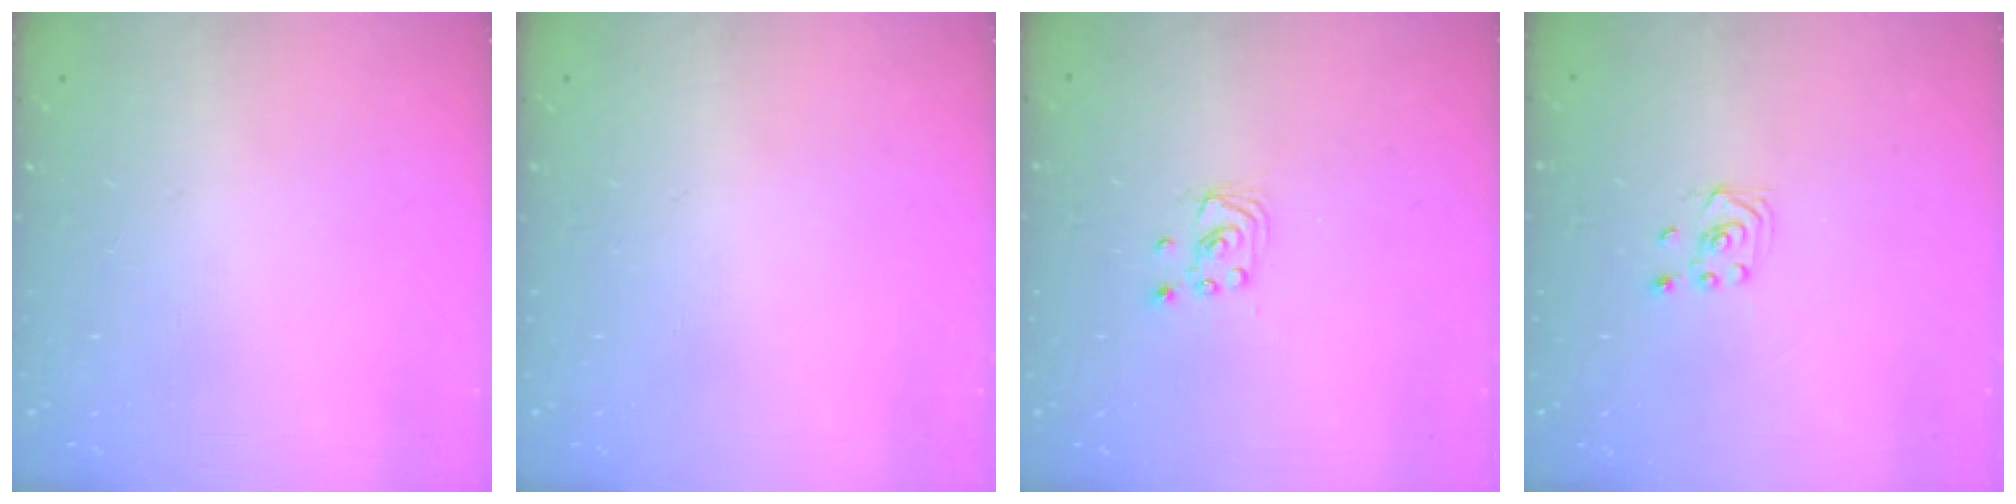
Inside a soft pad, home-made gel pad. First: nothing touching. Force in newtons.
{"total": 0.0}
{"total": 1.9, "press": 1.9, "slide": 0.1}
{"total": 1.9, "press": 1.7, "slide": 0.8}